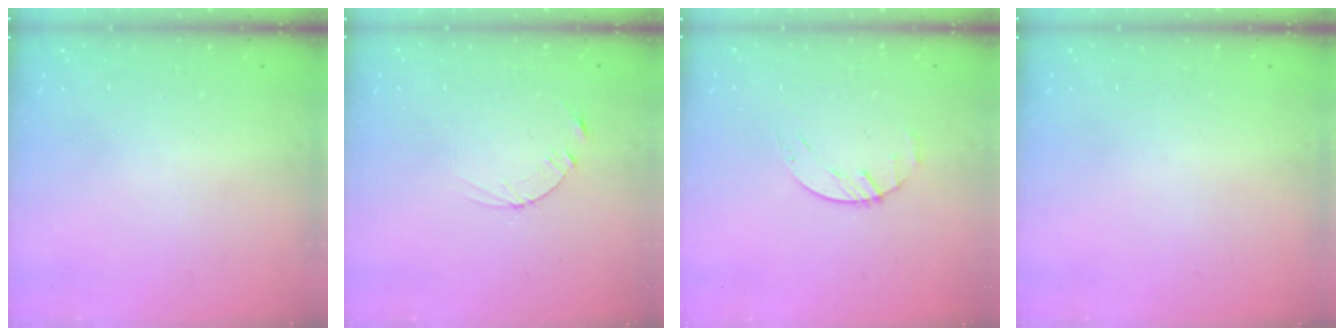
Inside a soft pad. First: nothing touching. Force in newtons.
{"total": 2.5, "press": 2.5, "slide": 0.3}
{"total": 2.2, "press": 2.2, "slide": 0.4}
{"total": 0.0}